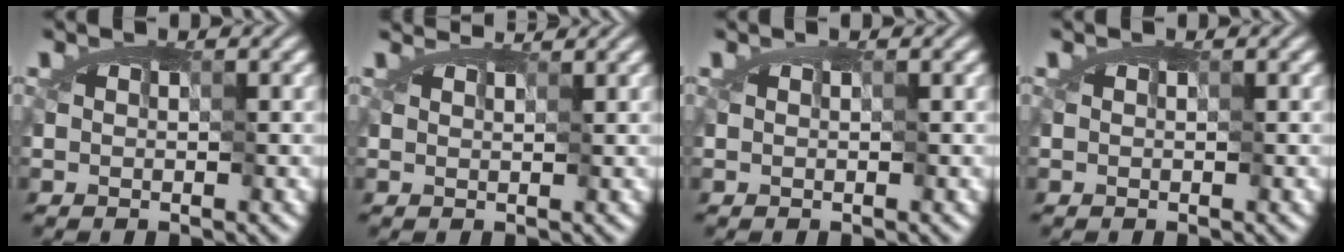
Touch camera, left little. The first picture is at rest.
{"total": 1.7, "force": [1.7, 0.3, 0.3], "torque": [-0.021, -0.004, 0.037]}
{"total": 0.0}
{"total": 0.0}